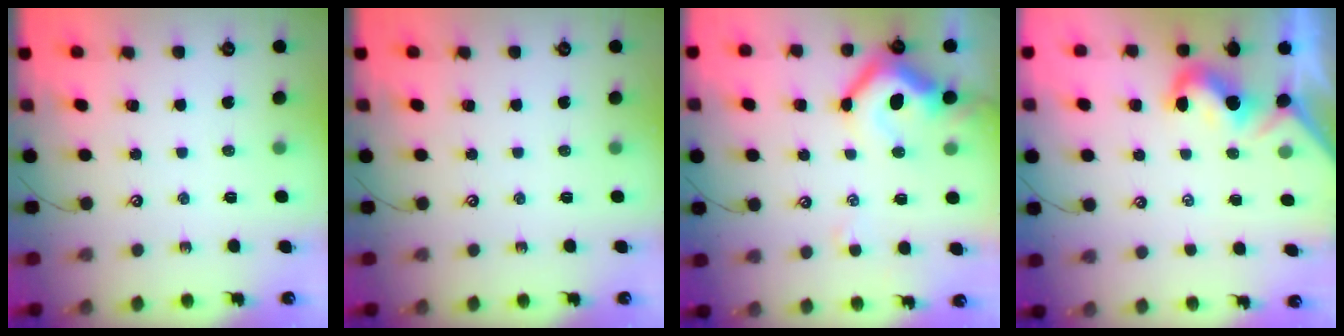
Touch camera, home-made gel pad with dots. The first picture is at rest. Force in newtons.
{"total": 0.0}
{"total": 9.7, "press": 9.5, "slide": 1.9}
{"total": 2.0, "press": 1.9, "slide": 0.6}